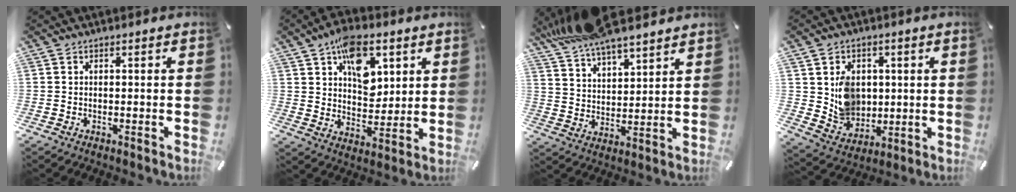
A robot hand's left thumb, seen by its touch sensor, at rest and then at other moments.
{"total": 13.0, "force": [6.2, 8.4, 7.7], "torque": [-0.111, -0.020, 0.112]}
{"total": 12.0, "force": [10.9, 3.0, 4.2], "torque": [-0.109, -0.057, 0.207]}
{"total": 9.6, "force": [2.2, 8.6, 3.7], "torque": [-0.066, -0.004, 0.051]}